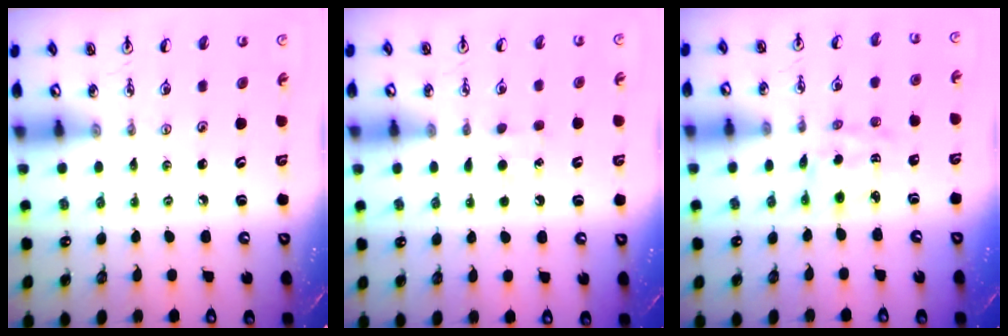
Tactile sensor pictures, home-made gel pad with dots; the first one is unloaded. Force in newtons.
{"total": 4.8, "press": 4.7, "slide": 0.6}
{"total": 2.9, "press": 2.9, "slide": 0.4}